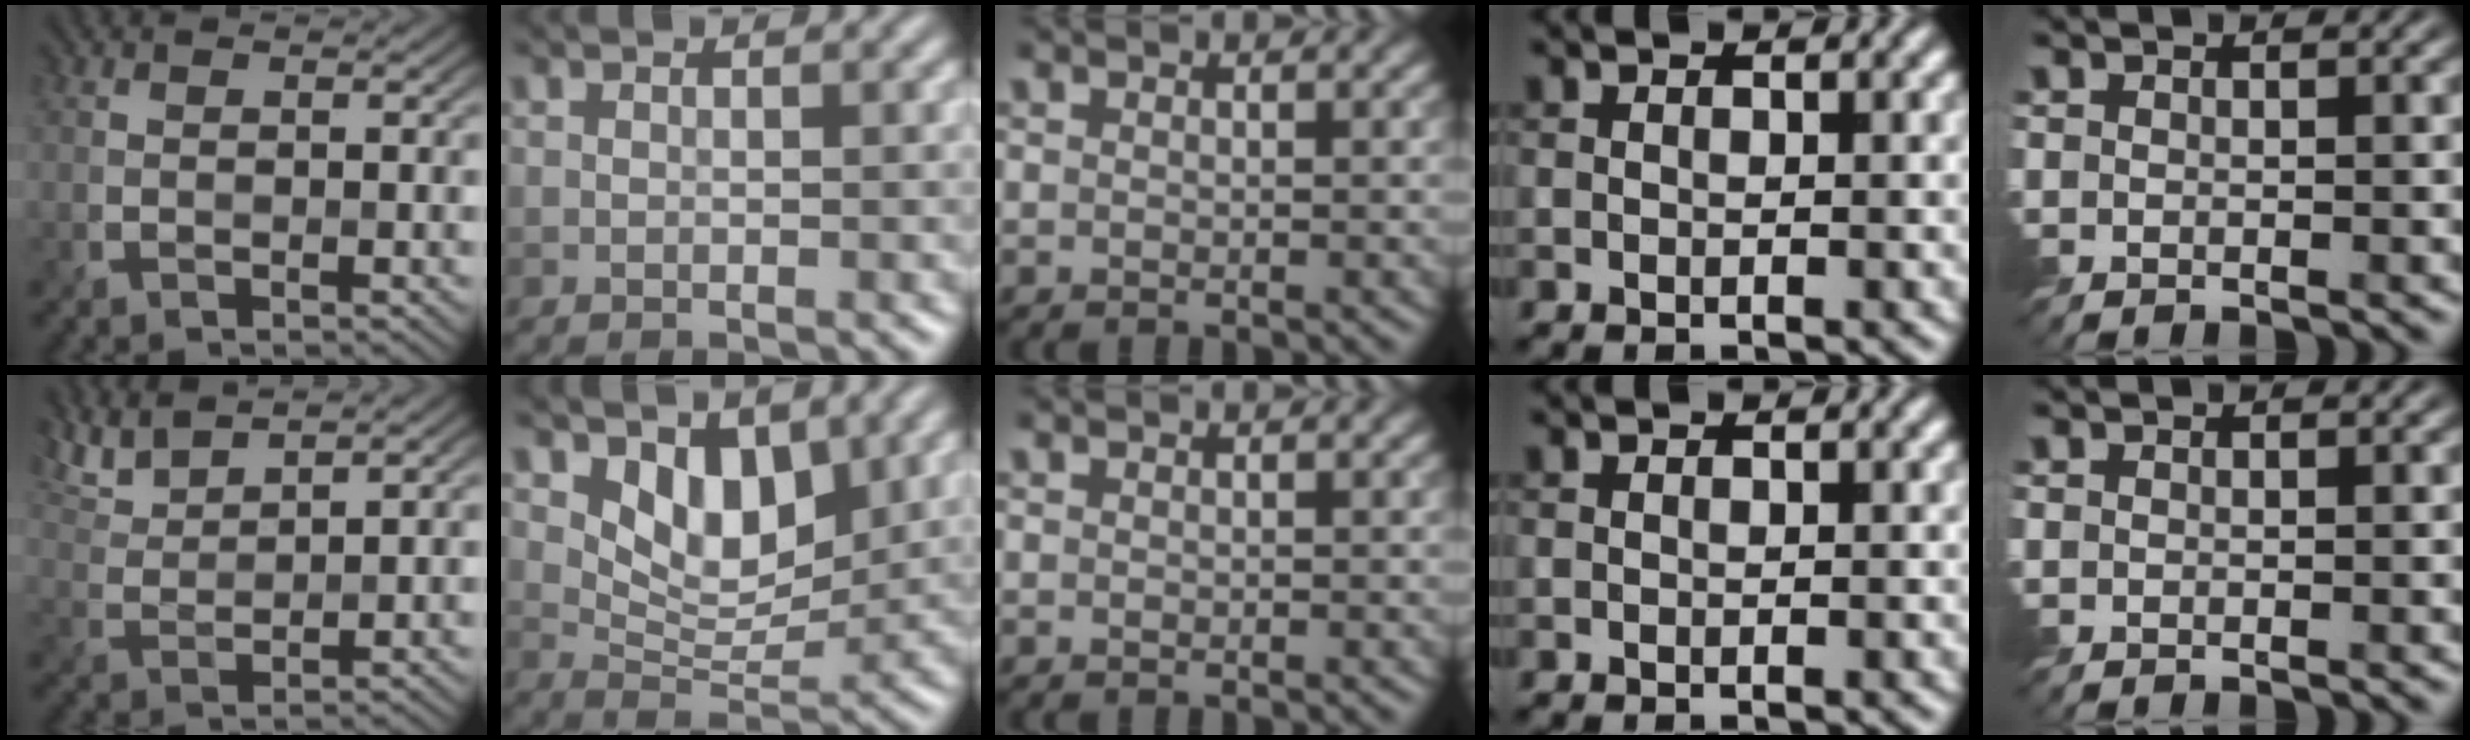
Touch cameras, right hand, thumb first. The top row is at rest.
{"thumb": {"total": 5.3, "force": [4.5, 1.0, 2.6], "torque": [-0.071, 0.011, 0.095]}, "index": {"total": 4.7, "force": [2.3, 2.7, 3.0], "torque": [-0.055, -0.018, 0.038]}}